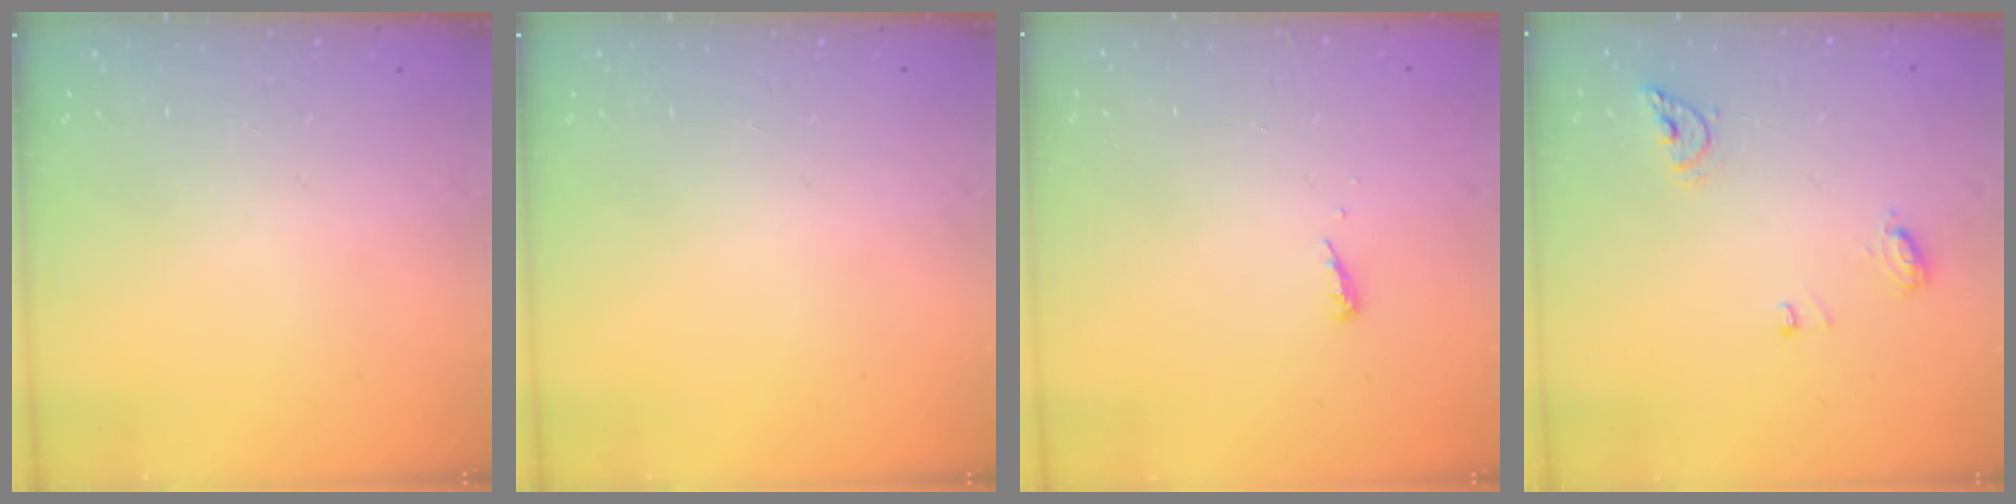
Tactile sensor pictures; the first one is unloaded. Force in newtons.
{"total": 0.0}
{"total": 3.9, "press": 3.9, "slide": 0.5}
{"total": 7.4, "press": 7.3, "slide": 0.9}